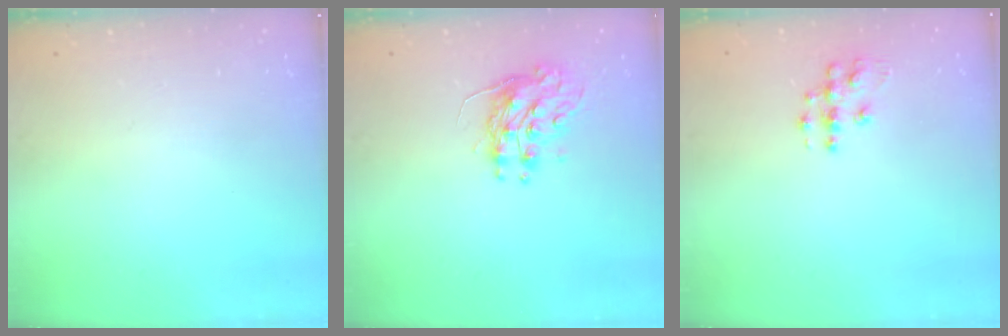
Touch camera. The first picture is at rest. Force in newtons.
{"total": 9.2, "press": 9.2, "slide": 0.7}
{"total": 7.9, "press": 7.9, "slide": 0.3}